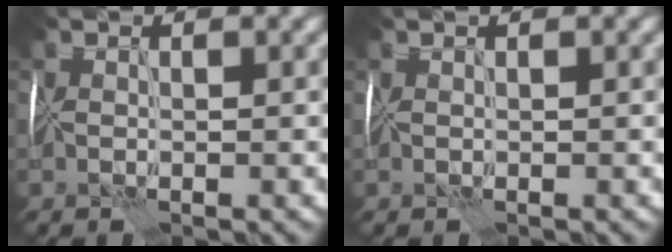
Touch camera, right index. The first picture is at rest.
{"total": 0.9, "force": [0.5, 0.4, 0.6], "torque": [-0.004, 0.006, 0.003]}